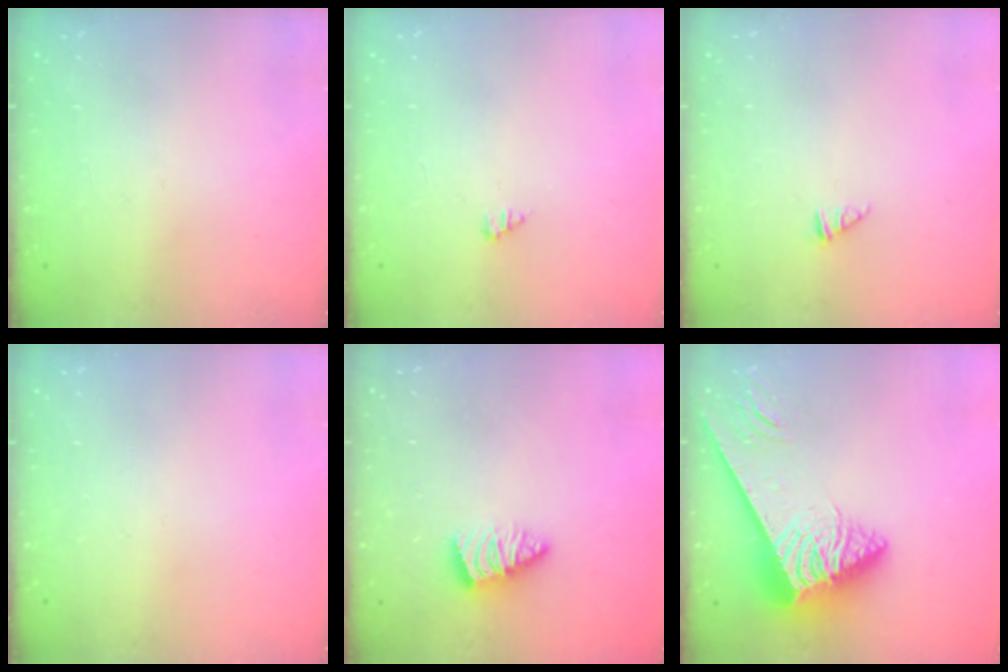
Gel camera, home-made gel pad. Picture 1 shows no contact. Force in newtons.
{"total": 1.0, "press": 1.0, "slide": 0.2}
{"total": 0.0}
{"total": 0.0}
{"total": 3.5, "press": 3.4, "slide": 0.5}
{"total": 6.6, "press": 6.5, "slide": 0.9}